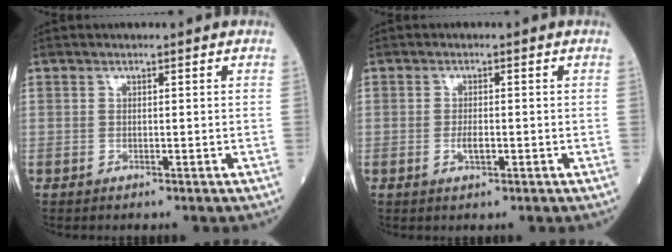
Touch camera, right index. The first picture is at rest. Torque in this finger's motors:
{"motor_torque": [0.30, -0.21, 0.18, 0.05]}